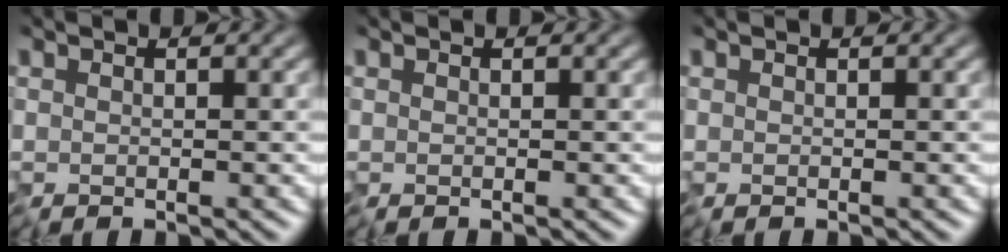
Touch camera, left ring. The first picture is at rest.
{"total": 0.0}
{"total": 0.0}